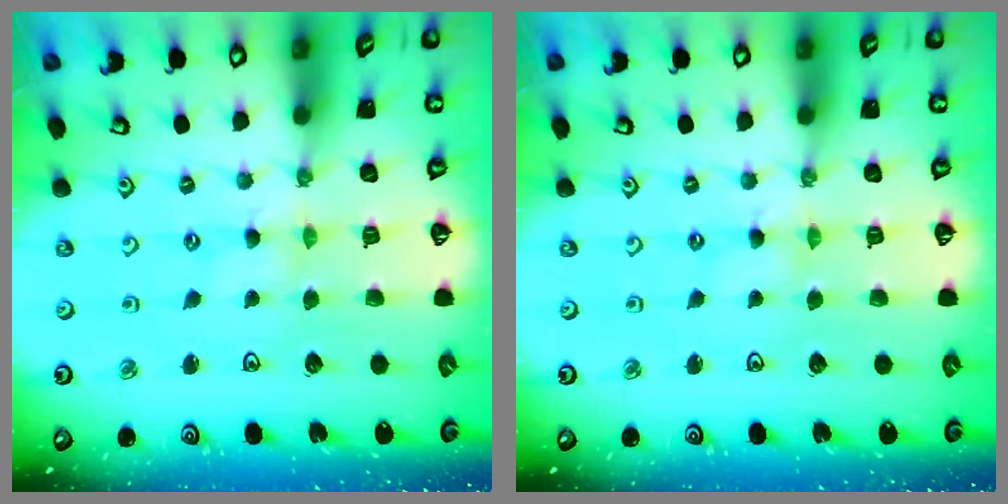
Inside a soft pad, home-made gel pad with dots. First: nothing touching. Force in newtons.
{"total": 0.6, "press": 0.6, "slide": 0.2}